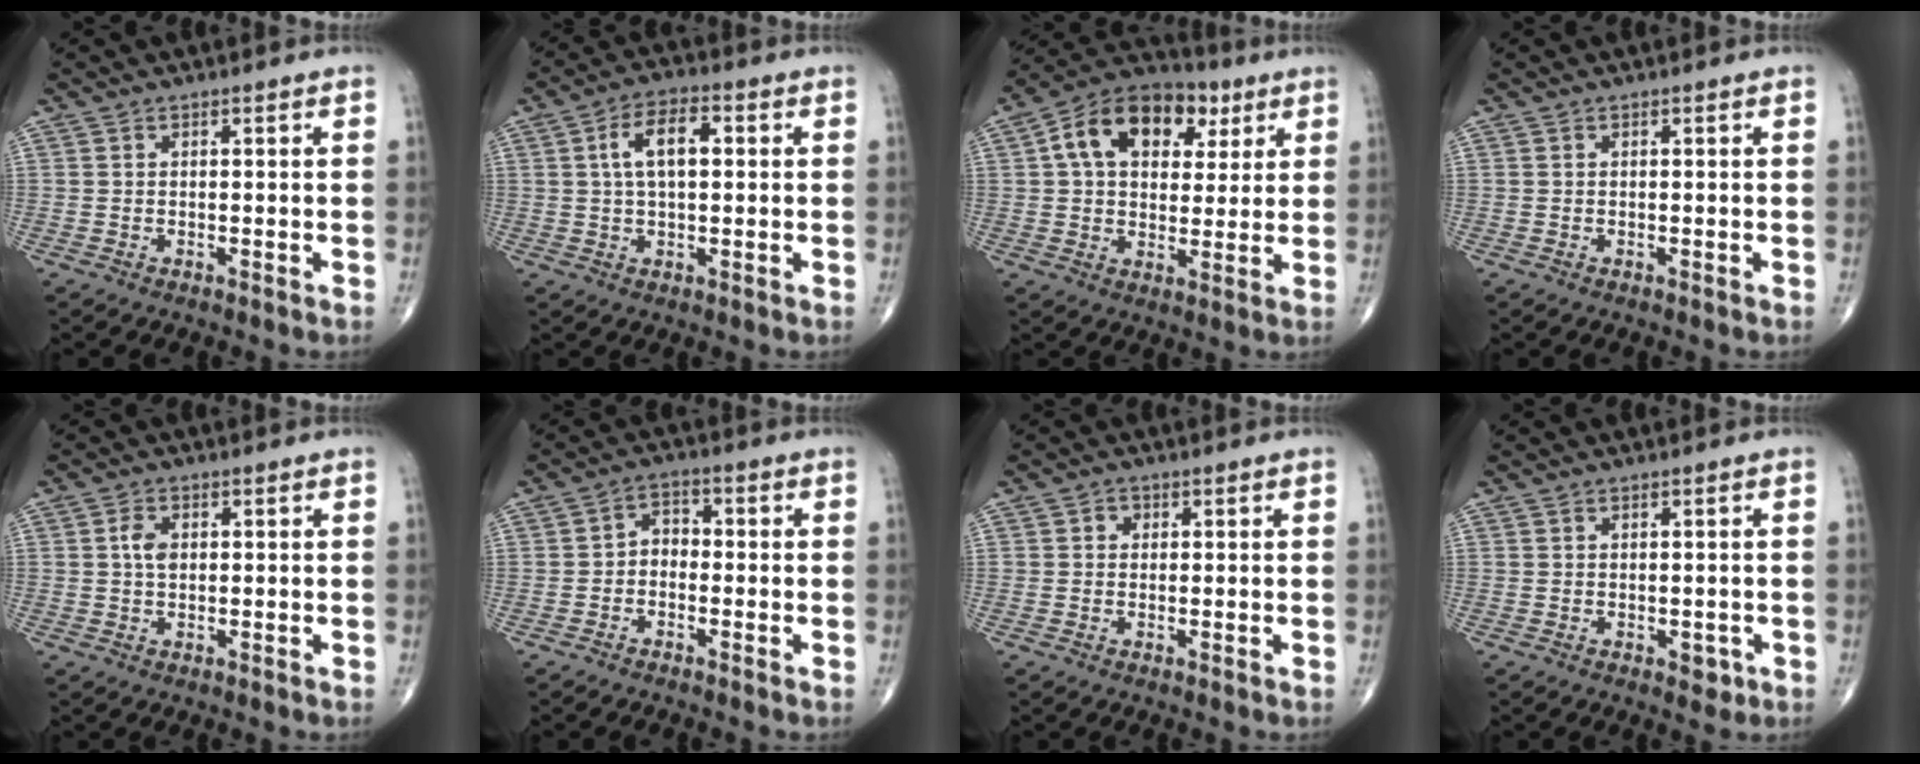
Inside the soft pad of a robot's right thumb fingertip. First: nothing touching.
{"total": 8.3, "force": [1.6, 4.1, 7.1], "torque": [-0.122, 0.015, 0.023]}
{"total": 16.9, "force": [5.6, 11.1, 11.4], "torque": [-0.156, 0.011, 0.084]}
{"total": 0.0}
{"total": 3.0, "force": [0.5, 2.0, 2.2], "torque": [-0.039, 0.002, 0.005]}
{"total": 3.6, "force": [-1.0, 2.6, 2.2], "torque": [-0.018, 0.023, -0.031]}
{"total": 1.5, "force": [0.3, 1.3, 0.5], "torque": [0.003, 0.003, 0.000]}
{"total": 2.1, "force": [-0.7, 1.4, 1.5], "torque": [-0.005, 0.000, -0.005]}